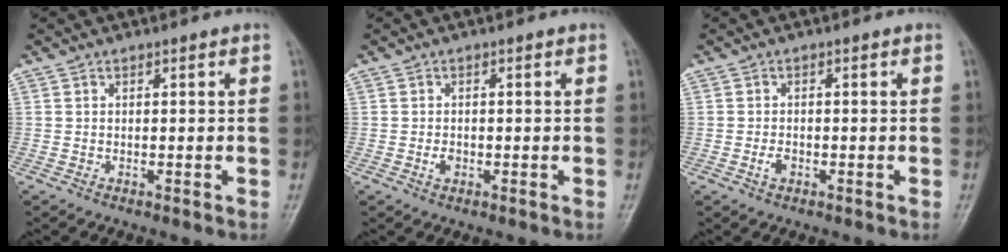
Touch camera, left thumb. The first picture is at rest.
{"total": 1.6, "force": [-0.5, 1.1, 1.0], "torque": [-0.014, 0.001, -0.010]}
{"total": 1.7, "force": [-0.7, 1.1, 1.1], "torque": [-0.020, 0.004, -0.015]}